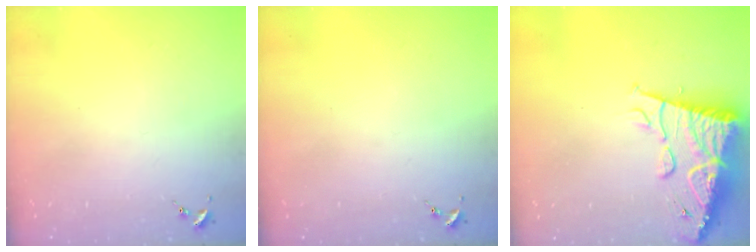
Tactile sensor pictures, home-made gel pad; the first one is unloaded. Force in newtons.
{"total": 0.0}
{"total": 16.3, "press": 16.3, "slide": 1.7}